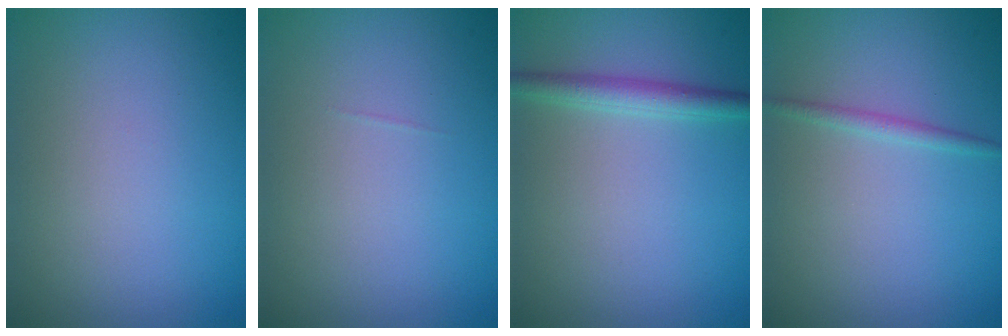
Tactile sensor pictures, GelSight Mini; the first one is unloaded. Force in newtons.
{"total": 0.0}
{"total": 2.3, "press": 2.3, "slide": 0.1}
{"total": 1.1, "press": 1.1, "slide": 0.1}